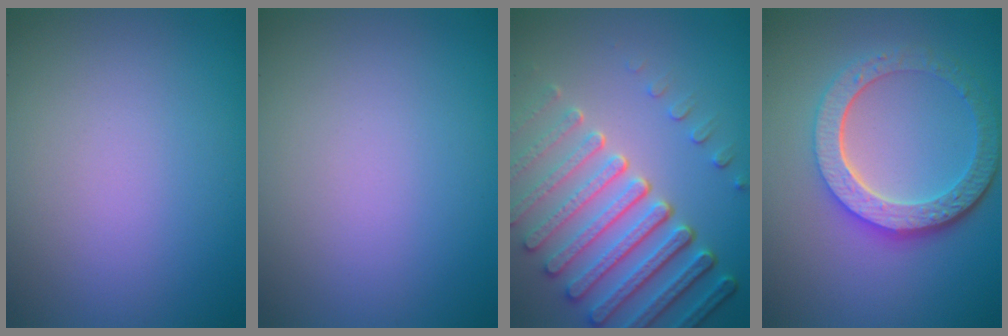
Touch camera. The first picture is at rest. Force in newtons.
{"total": 0.0}
{"total": 7.9, "press": 5.8, "slide": 5.4}
{"total": 6.3, "press": 4.6, "slide": 4.2}